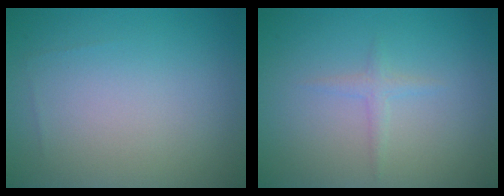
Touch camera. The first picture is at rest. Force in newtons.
{"total": 1.1, "press": 1.1, "slide": 0.0}